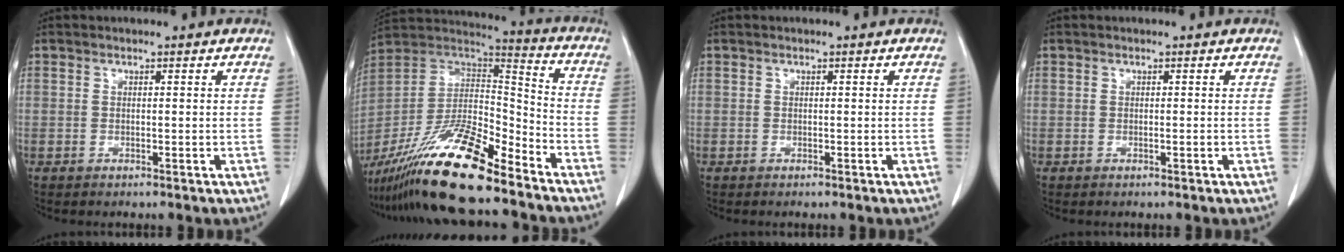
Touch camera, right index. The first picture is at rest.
{"total": 21.1, "force": [-15.7, 3.8, 13.6], "torque": [-0.269, -0.010, -0.287]}
{"total": 0.0}
{"total": 0.5, "force": [-0.1, 0.1, 0.5], "torque": [-0.008, 0.001, -0.001]}